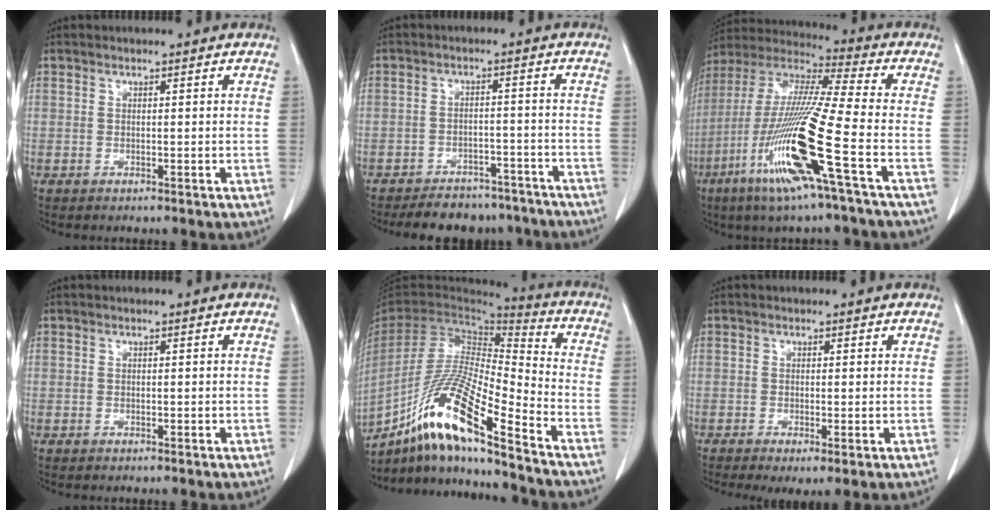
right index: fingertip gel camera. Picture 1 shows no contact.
{"total": 11.1, "force": [-9.9, 4.7, 2.1], "torque": [-0.013, 0.008, -0.119]}
{"total": 19.3, "force": [-7.7, -0.5, 17.7], "torque": [-0.388, -0.035, -0.155]}
{"total": 0.0}
{"total": 17.6, "force": [-11.7, 0.8, 13.1], "torque": [-0.263, -0.019, -0.218]}
{"total": 3.0, "force": [-1.0, 0.8, 2.7], "torque": [-0.041, -0.010, -0.013]}